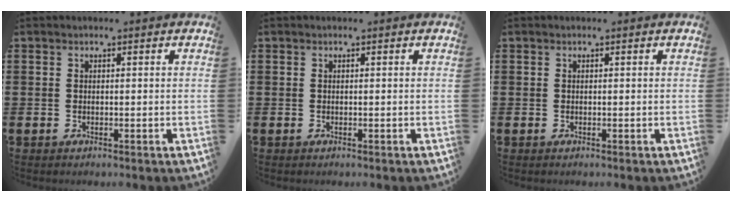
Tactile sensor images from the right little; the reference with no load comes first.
{"total": 0.0}
{"total": 0.0}